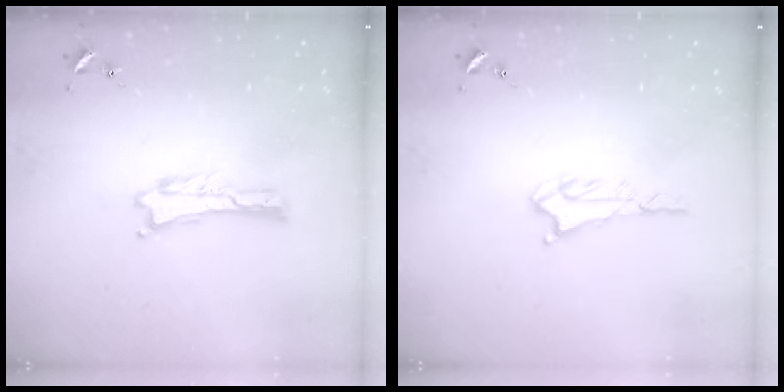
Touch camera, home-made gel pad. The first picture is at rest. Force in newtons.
{"total": 1.6, "press": 1.6, "slide": 0.1}